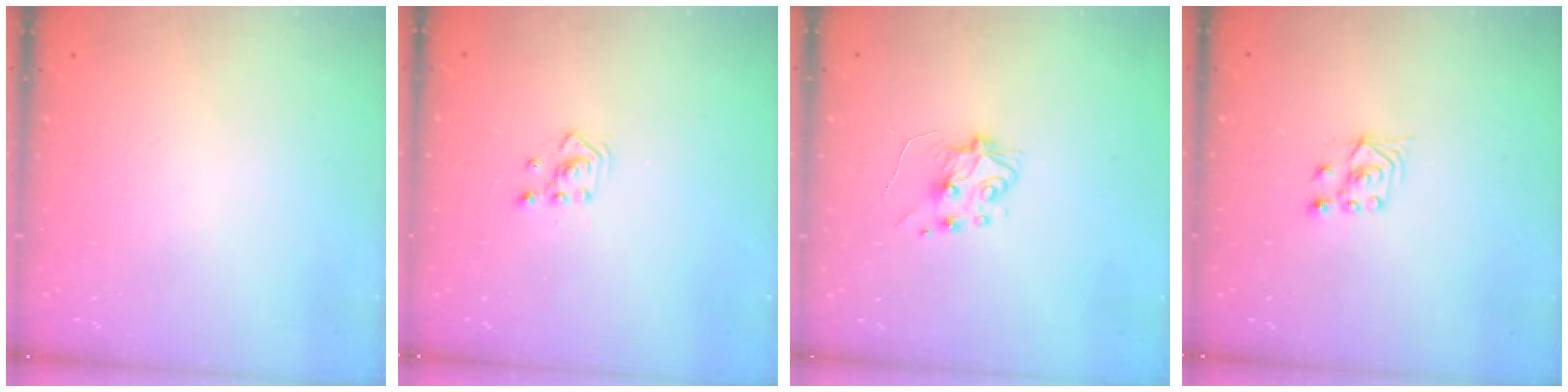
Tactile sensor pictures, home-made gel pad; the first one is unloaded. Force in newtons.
{"total": 2.5, "press": 2.5, "slide": 0.3}
{"total": 5.9, "press": 5.9, "slide": 0.9}
{"total": 3.0, "press": 2.8, "slide": 0.9}